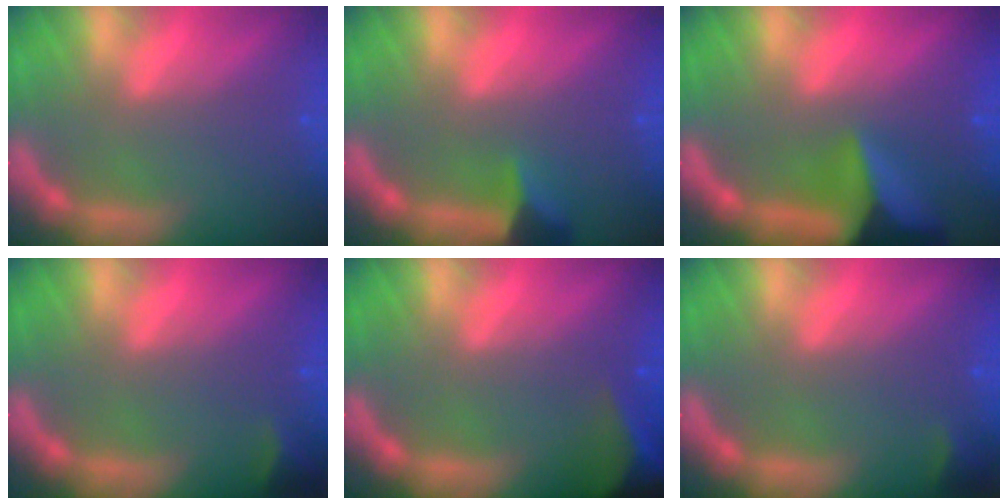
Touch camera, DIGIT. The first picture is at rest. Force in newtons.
{"total": 2.9}
{"total": 9.4}
{"total": 1.9}
{"total": 9.5}
{"total": 1.4}